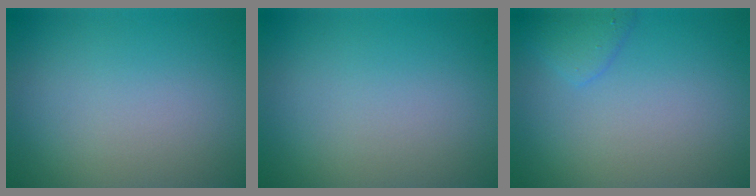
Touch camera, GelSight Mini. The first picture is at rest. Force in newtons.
{"total": 0.0}
{"total": 1.9, "press": 1.9, "slide": 0.1}